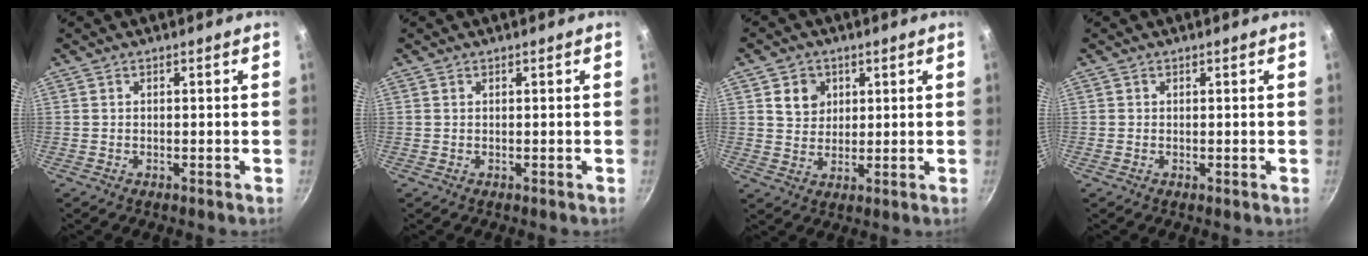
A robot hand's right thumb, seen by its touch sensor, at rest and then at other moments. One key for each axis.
{"total": 0.0}
{"total": 5.8, "fx": 2.0, "fy": 4.9, "fz": 2.3, "tx": -0.011, "ty": -0.003, "tz": 0.037}
{"total": 0.0}